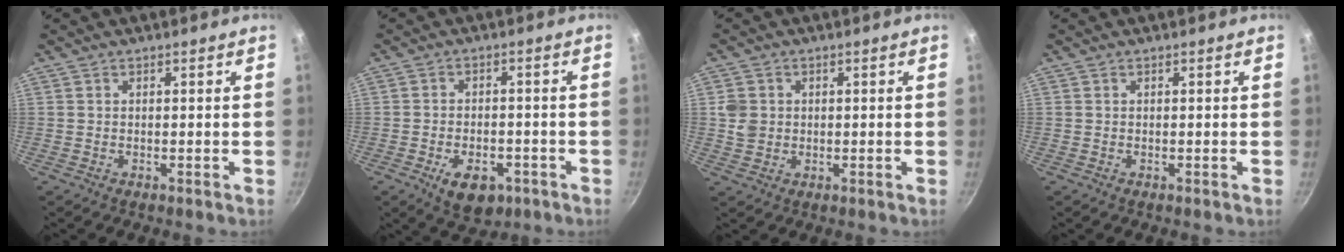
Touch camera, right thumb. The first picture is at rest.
{"total": 8.5, "force": [-3.9, 5.1, 5.6], "torque": [-0.064, 0.015, -0.050]}
{"total": 4.3, "force": [0.4, 3.8, 2.0], "torque": [-0.023, 0.001, 0.008]}
{"total": 0.0}